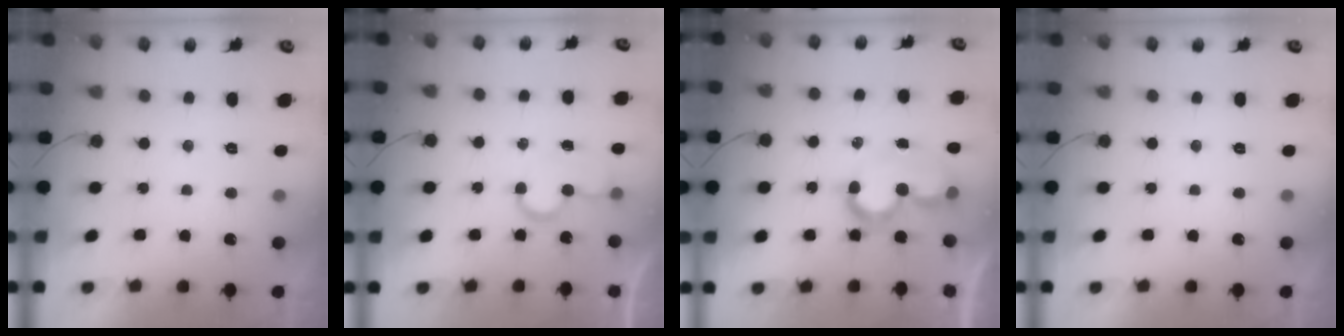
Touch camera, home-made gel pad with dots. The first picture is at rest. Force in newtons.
{"total": 5.6, "press": 5.1, "slide": 2.3}
{"total": 8.7, "press": 8.2, "slide": 3.0}
{"total": 0.0}